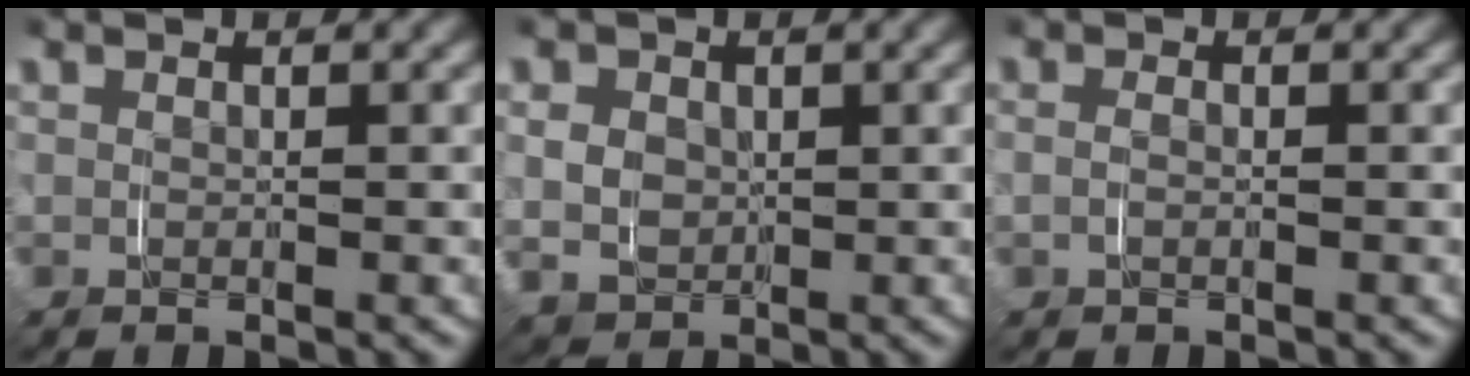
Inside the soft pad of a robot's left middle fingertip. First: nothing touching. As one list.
[{"total": 3.3, "force": [-0.1, 3.2, 0.6], "torque": [-0.020, -0.023, 0.009]}, {"total": 0.6, "force": [-0.4, -0.2, -0.3], "torque": [0.004, -0.001, -0.009]}]